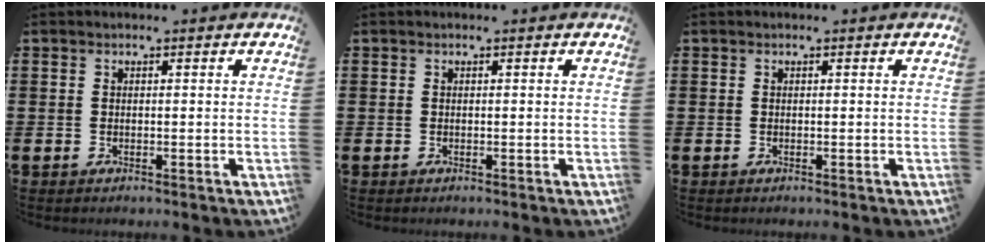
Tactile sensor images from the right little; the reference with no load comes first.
{"total": 0.0}
{"total": 0.0}